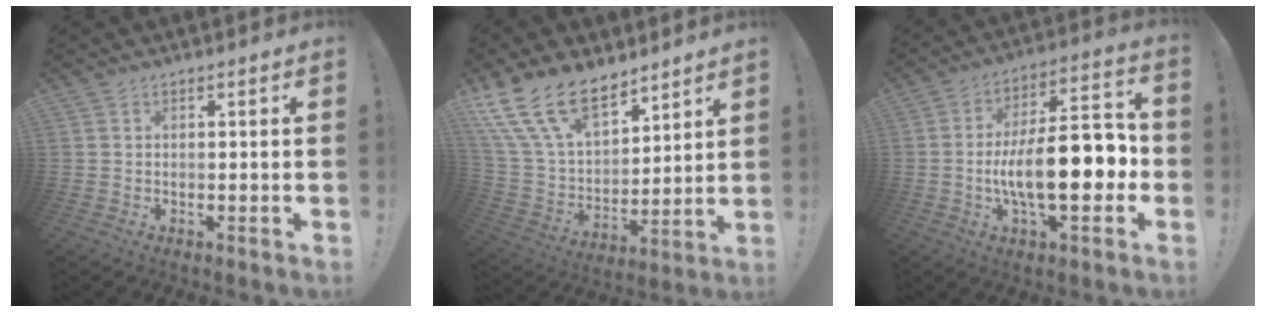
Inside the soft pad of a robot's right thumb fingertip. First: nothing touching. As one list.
[{"total": 19.1, "force": [13.0, 9.8, 9.9], "torque": [-0.202, -0.084, 0.244]}, {"total": 19.0, "force": [-3.5, 6.9, 17.3], "torque": [-0.292, 0.009, -0.057]}]